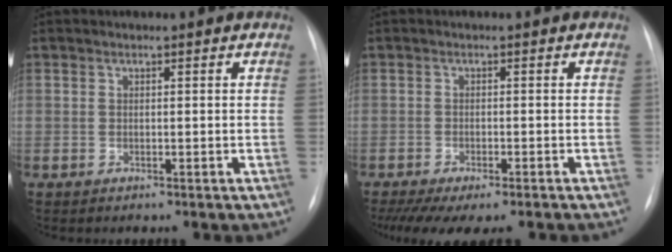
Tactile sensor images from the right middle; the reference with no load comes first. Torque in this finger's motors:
{"motor_torque": [1.09, -1.05, 0.34, 0.06]}